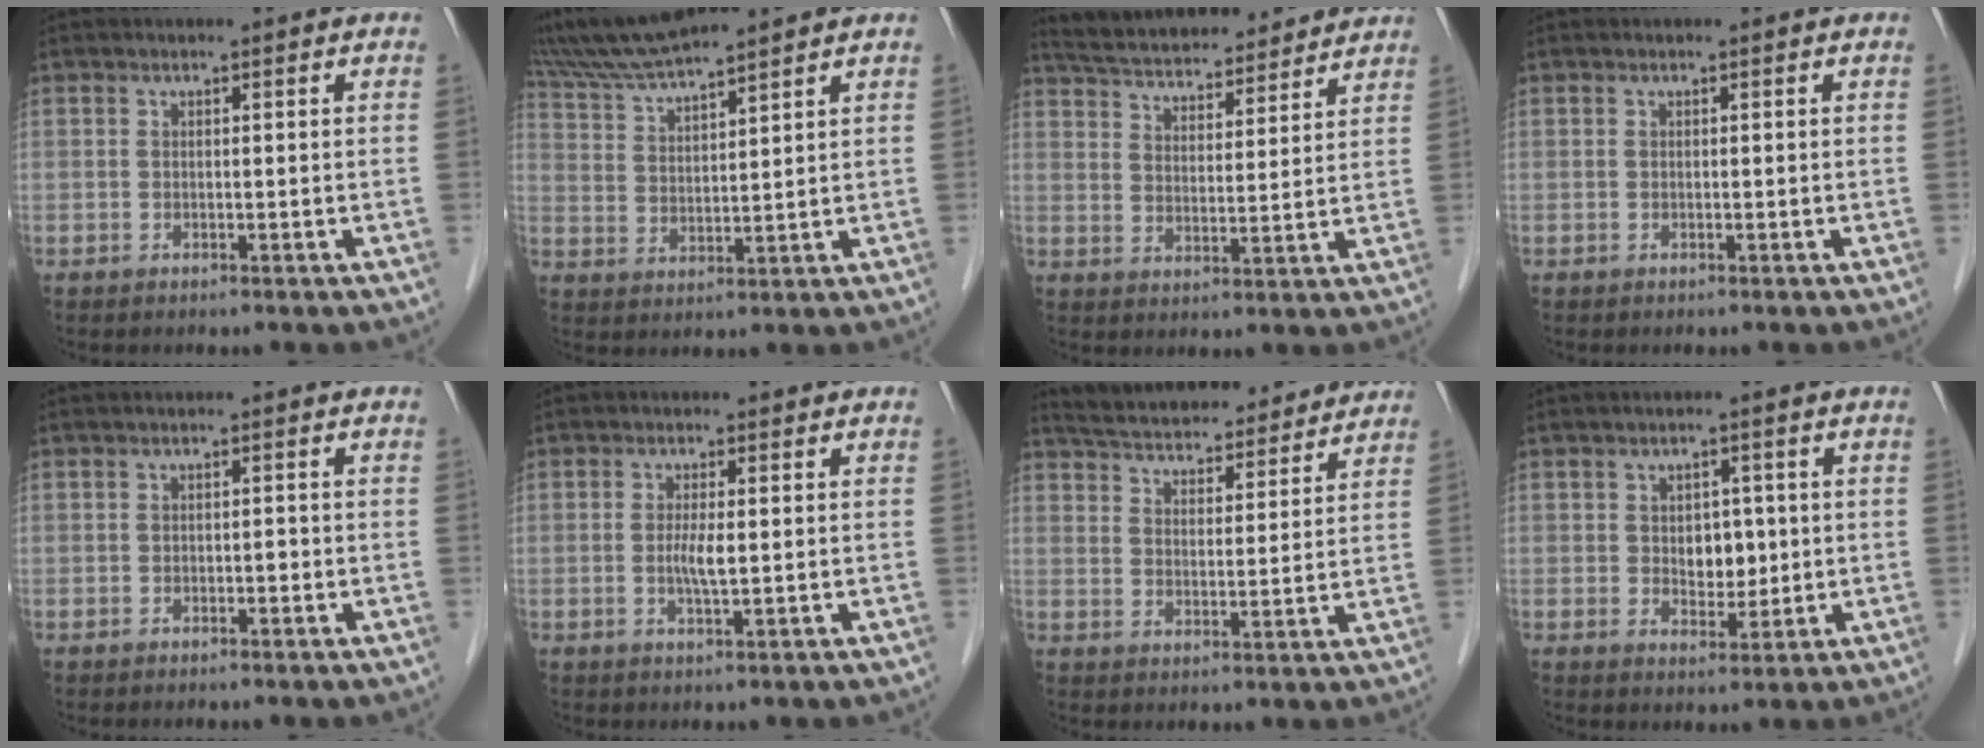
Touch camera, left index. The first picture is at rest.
{"total": 10.1, "force": [9.2, -0.5, 4.1], "torque": [-0.085, 0.027, 0.172]}
{"total": 18.3, "force": [17.0, 4.0, 5.6], "torque": [-0.096, 0.029, 0.253]}
{"total": 0.0}
{"total": 0.8, "force": [-0.3, 0.4, 0.7], "torque": [-0.009, 0.002, -0.006]}
{"total": 2.9, "force": [-0.1, 0.4, 2.8], "torque": [-0.059, -0.004, 0.000]}
{"total": 19.2, "force": [17.8, 4.7, 5.4], "torque": [-0.083, 0.023, 0.247]}
{"total": 4.2, "force": [0.4, 3.0, 3.0], "torque": [-0.041, 0.006, 0.013]}